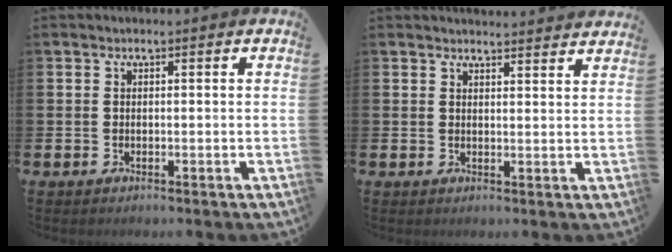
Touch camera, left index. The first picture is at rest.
{"total": 2.8, "force": [2.8, 0.0, -0.3], "torque": [0.011, -0.022, 0.048]}